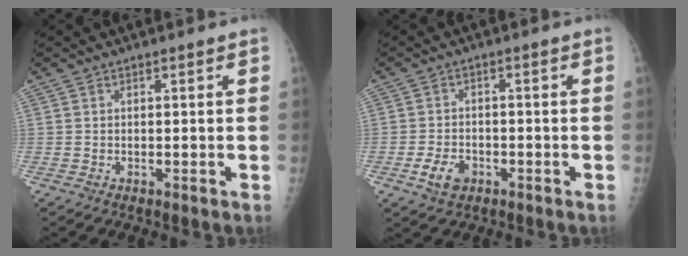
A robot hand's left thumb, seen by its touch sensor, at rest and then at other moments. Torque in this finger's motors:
{"motor_torque": [-0.84, 0.61, 0.72, 0.33, 0.00]}